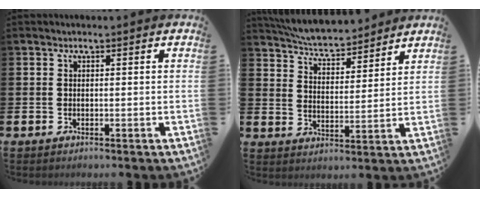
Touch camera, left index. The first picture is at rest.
{"total": 6.1, "force": [6.0, 0.9, 1.0], "torque": [-0.050, -0.039, 0.106]}